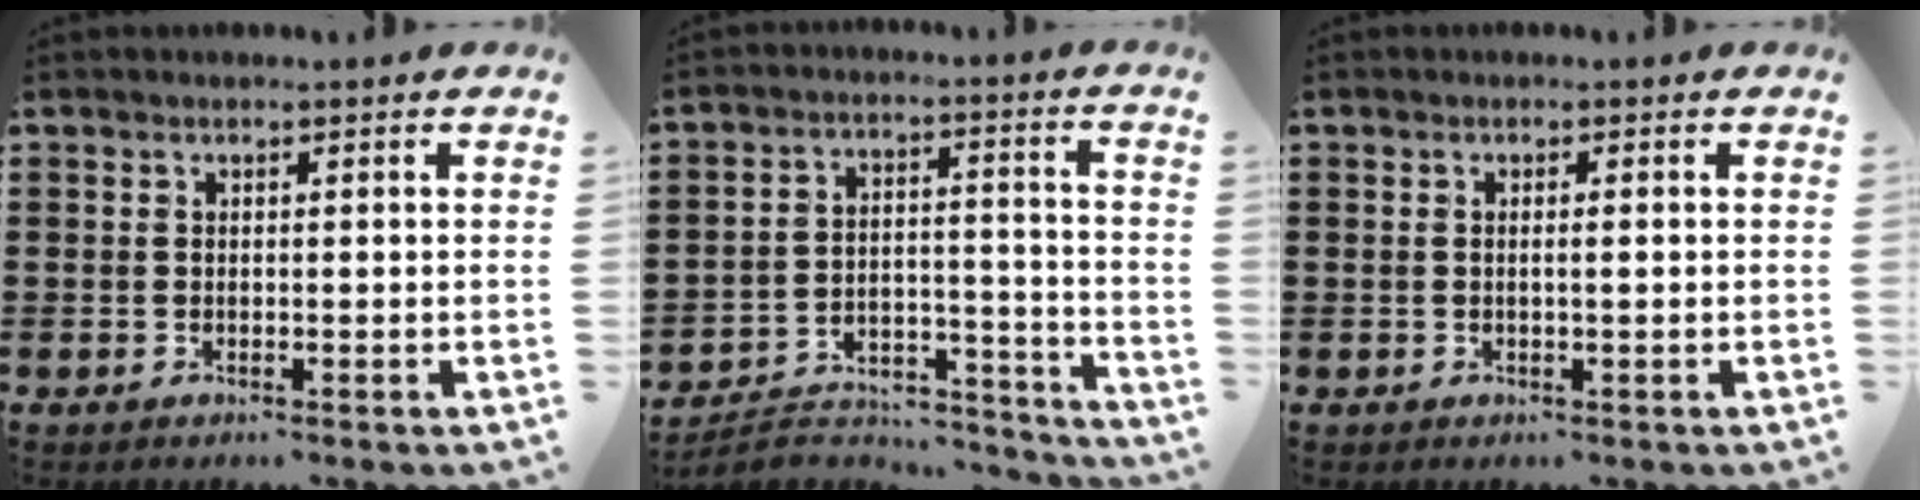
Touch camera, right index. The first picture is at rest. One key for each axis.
{"total": 5.8, "fx": -5.4, "fy": 1.7, "fz": 1.3, "tx": -0.025, "ty": 0.011, "tz": -0.107}
{"total": 0.9, "fx": -0.1, "fy": 0.0, "fz": 0.9, "tx": -0.017, "ty": -0.003, "tz": -0.002}